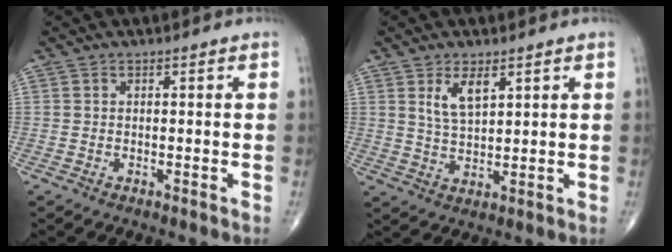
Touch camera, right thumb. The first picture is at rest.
{"total": 5.4, "force": [2.7, 2.3, 4.1], "torque": [-0.069, -0.017, 0.055]}